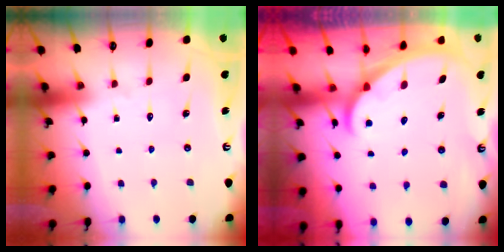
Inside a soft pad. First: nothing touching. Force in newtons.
{"total": 2.0, "press": 2.0, "slide": 0.0}